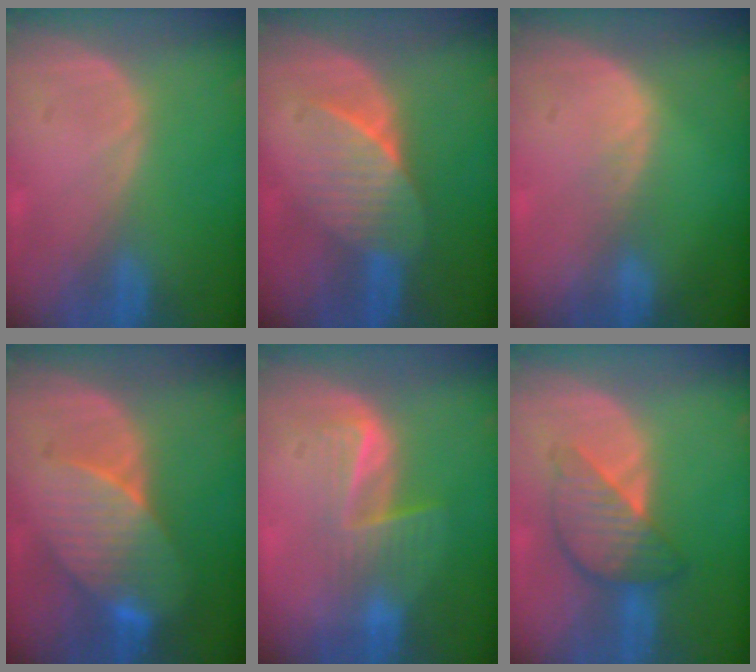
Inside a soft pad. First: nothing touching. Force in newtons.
{"total": 6.6, "press": 6.2, "slide": 2.5}
{"total": 1.3, "press": 1.3, "slide": 0.1}
{"total": 8.0, "press": 7.8, "slide": 2.0}
{"total": 6.8, "press": 5.6, "slide": 4.0}
{"total": 6.3, "press": 6.2, "slide": 0.4}